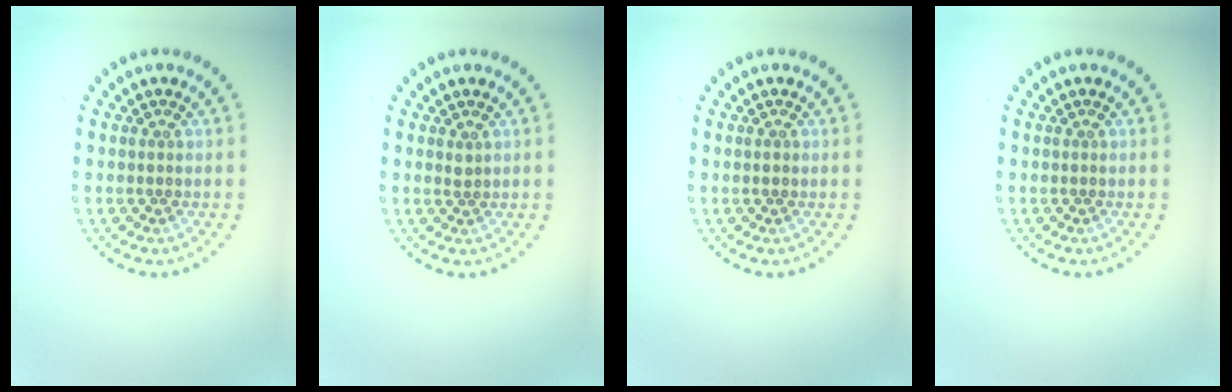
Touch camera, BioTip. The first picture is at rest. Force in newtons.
{"total": 0.5, "press": 0.4, "slide": 0.3}
{"total": 0.6, "press": 0.6, "slide": 0.1}
{"total": 0.0}